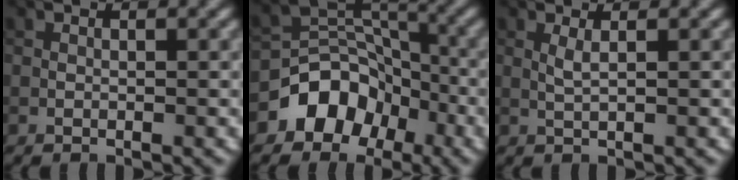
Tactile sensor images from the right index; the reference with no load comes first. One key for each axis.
{"total": 6.0, "fx": -3.3, "fy": 4.6, "fz": 2.0, "tx": -0.006, "ty": 0.005, "tz": -0.063}
{"total": 1.1, "fx": 0.4, "fy": 0.1, "fz": 1.0, "tx": -0.024, "ty": 0.003, "tz": 0.007}